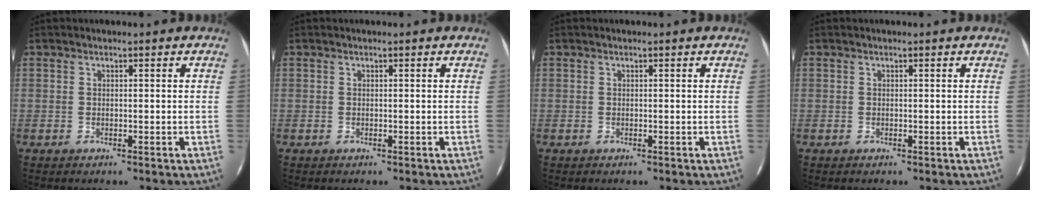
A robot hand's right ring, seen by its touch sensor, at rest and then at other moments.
{"total": 0.0}
{"total": 0.0}
{"total": 0.0}